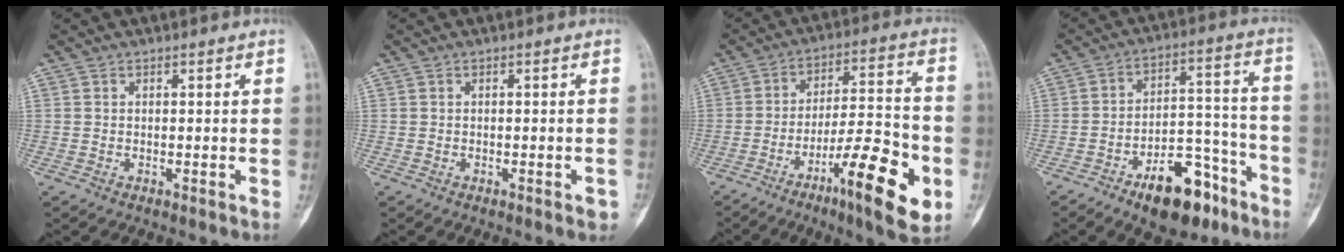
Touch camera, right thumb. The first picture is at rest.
{"total": 1.3, "force": [-0.7, 0.5, 1.0], "torque": [-0.014, 0.004, -0.007]}
{"total": 17.2, "force": [-7.2, 4.0, 15.1], "torque": [-0.229, 0.035, -0.109]}
{"total": 15.4, "force": [-9.6, 7.3, 9.6], "torque": [-0.110, 0.083, -0.144]}